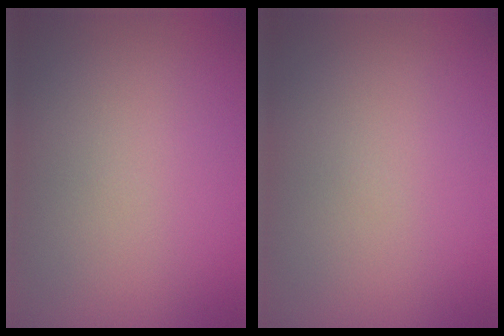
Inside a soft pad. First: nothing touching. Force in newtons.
{"total": 0.0}